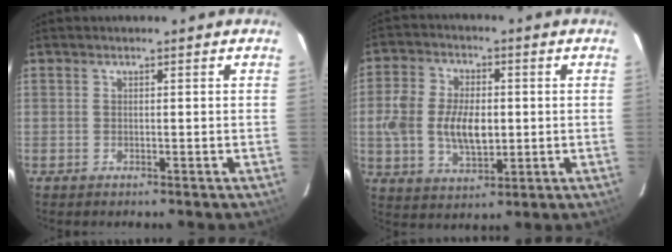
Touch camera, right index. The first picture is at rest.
{"total": 11.3, "force": [-0.6, 6.9, 8.9], "torque": [-0.179, 0.006, -0.009]}